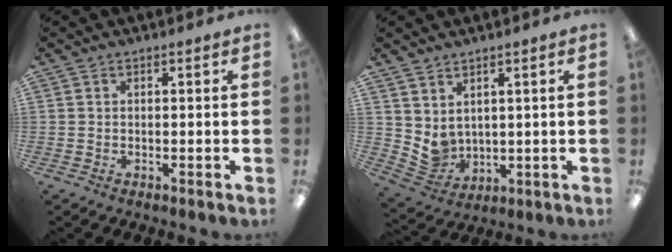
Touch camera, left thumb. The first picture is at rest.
{"total": 5.3, "force": [3.2, 3.9, 1.5], "torque": [-0.043, -0.025, 0.067]}